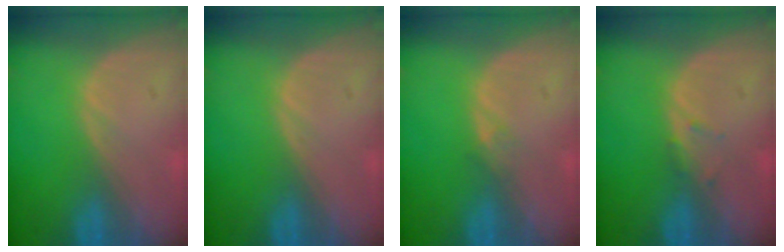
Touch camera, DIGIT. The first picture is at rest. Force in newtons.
{"total": 0.0}
{"total": 0.8, "press": 0.8, "slide": 0.0}
{"total": 0.8, "press": 0.8, "slide": 0.2}